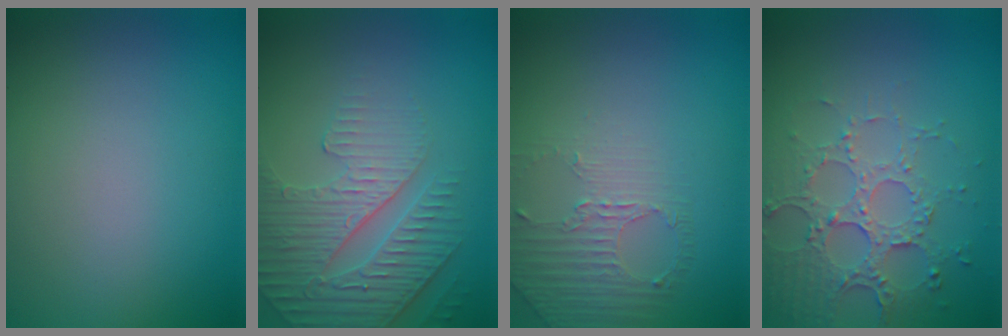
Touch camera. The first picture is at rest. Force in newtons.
{"total": 4.2, "press": 4.0, "slide": 1.4}
{"total": 1.6, "press": 1.0, "slide": 1.2}
{"total": 5.0, "press": 3.8, "slide": 3.3}